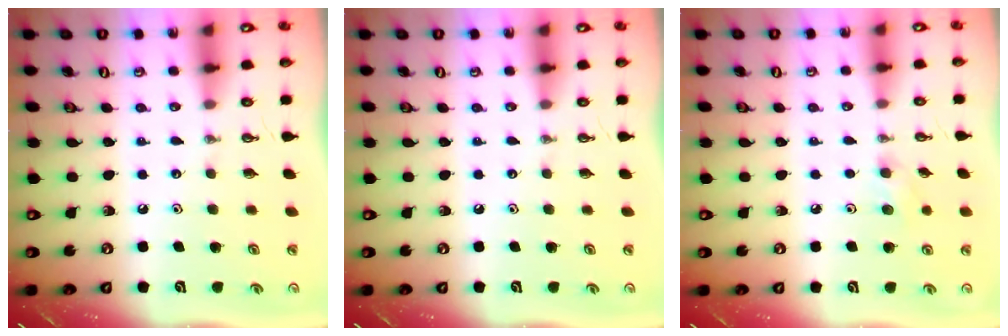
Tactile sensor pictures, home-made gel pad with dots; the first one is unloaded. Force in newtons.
{"total": 0.0}
{"total": 7.2, "press": 6.8, "slide": 2.1}